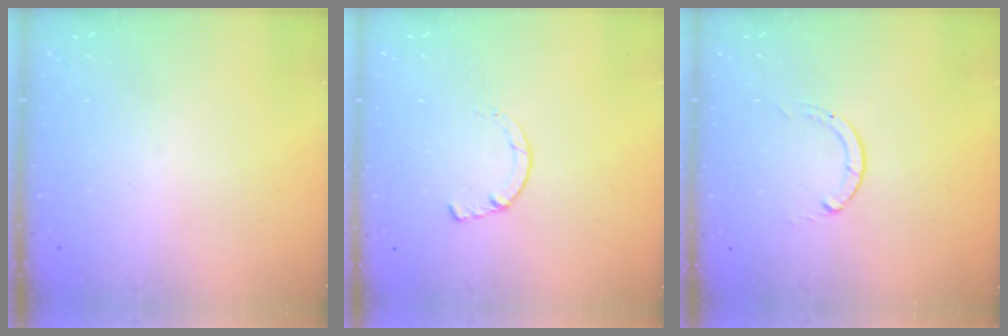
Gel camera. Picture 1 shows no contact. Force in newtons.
{"total": 1.4, "press": 1.4, "slide": 0.3}
{"total": 0.0}